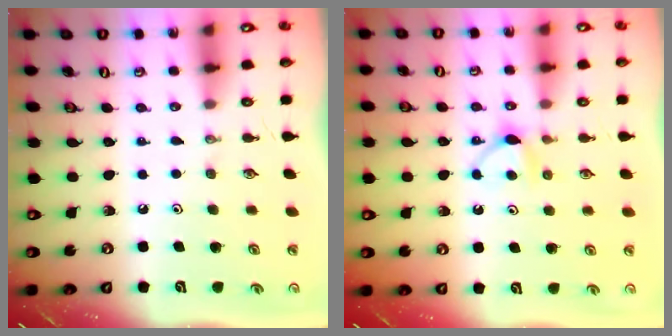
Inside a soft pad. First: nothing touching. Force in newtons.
{"total": 5.5, "press": 5.4, "slide": 0.7}